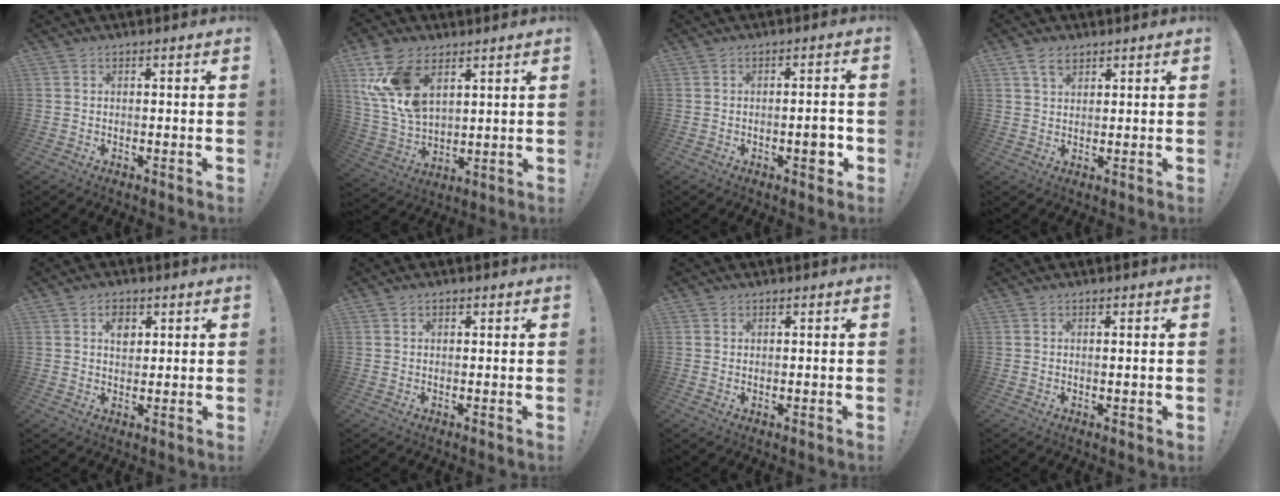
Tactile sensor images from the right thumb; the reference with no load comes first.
{"total": 16.0, "force": [7.5, 9.9, 10.2], "torque": [-0.204, -0.033, 0.145]}
{"total": 5.2, "force": [-1.9, 1.8, 4.4], "torque": [-0.047, 0.003, -0.031]}
{"total": 4.9, "force": [3.1, 2.8, 2.5], "torque": [-0.033, -0.011, 0.056]}
{"total": 4.4, "force": [1.9, 3.3, 2.4], "torque": [-0.016, -0.009, 0.028]}
{"total": 1.0, "force": [0.4, 0.8, 0.4], "torque": [-0.001, 0.000, 0.006]}
{"total": 0.6, "force": [0.4, 0.5, -0.2], "torque": [0.006, 0.000, 0.007]}
{"total": 1.2, "force": [0.4, 0.3, 1.1], "torque": [-0.012, -0.003, 0.007]}